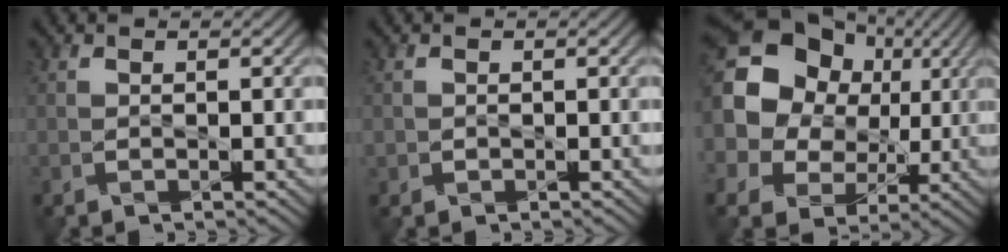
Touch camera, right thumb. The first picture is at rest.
{"total": 0.8, "force": [-0.1, 0.8, -0.1], "torque": [0.001, -0.005, -0.004]}
{"total": 17.1, "force": [3.7, 14.5, 8.3], "torque": [-0.248, 0.030, 0.073]}